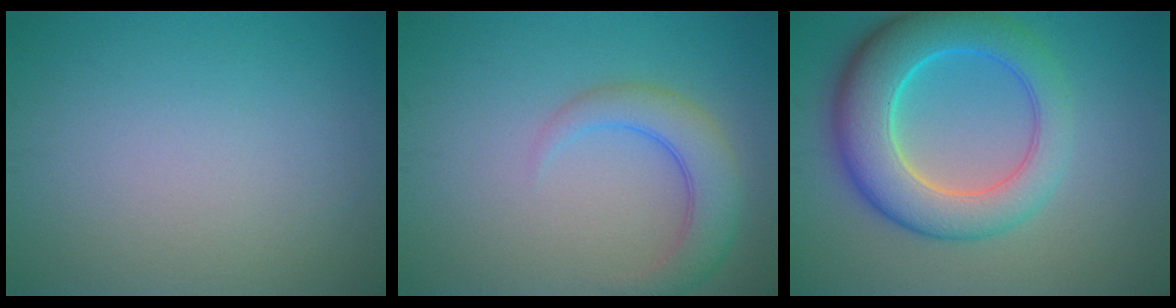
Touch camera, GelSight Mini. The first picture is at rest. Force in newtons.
{"total": 4.0, "press": 4.0, "slide": 0.3}
{"total": 8.8, "press": 8.7, "slide": 0.6}